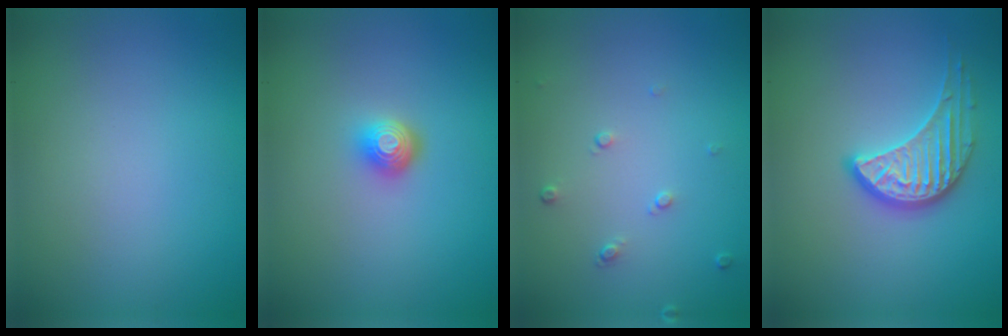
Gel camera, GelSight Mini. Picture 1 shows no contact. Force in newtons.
{"total": 2.1, "press": 1.5, "slide": 1.5}
{"total": 0.9, "press": 0.6, "slide": 0.7}
{"total": 3.5, "press": 3.1, "slide": 1.7}